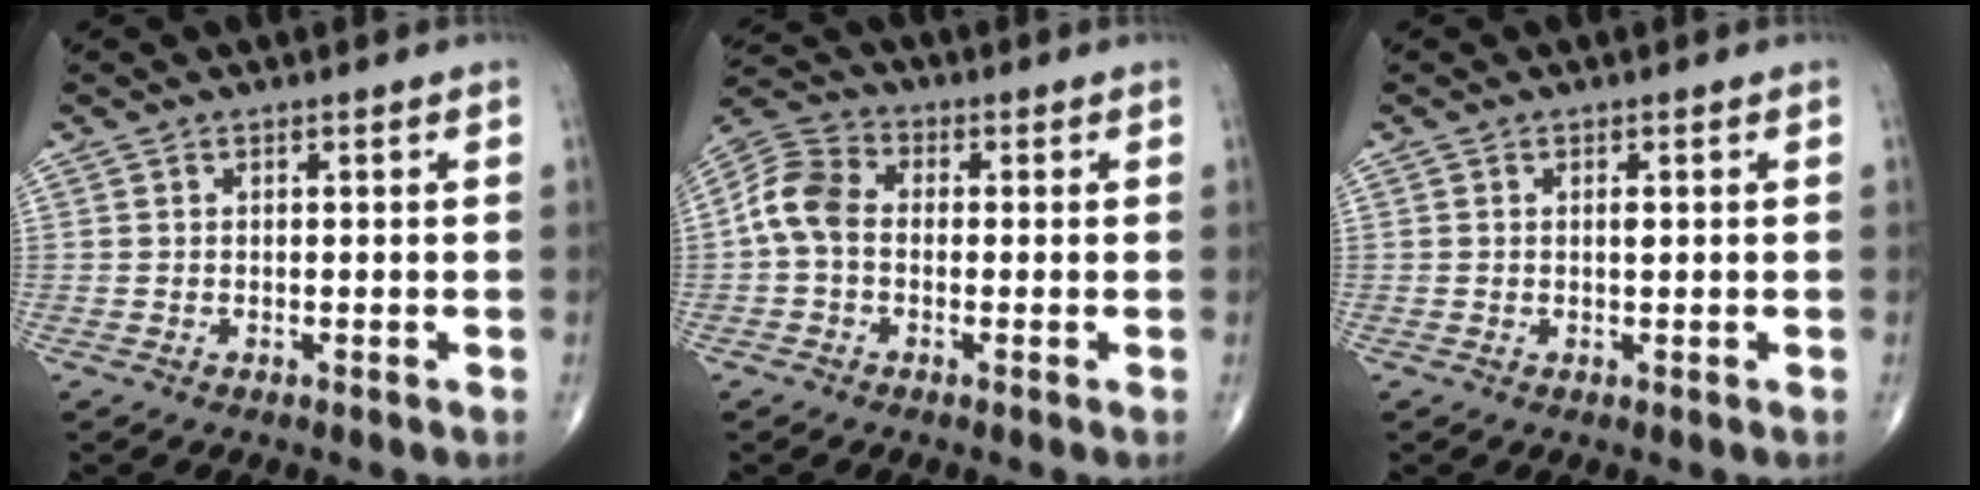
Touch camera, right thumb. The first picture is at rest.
{"total": 7.8, "force": [-0.6, 5.6, 5.4], "torque": [-0.102, 0.024, -0.026]}
{"total": 0.9, "force": [0.2, 0.3, 0.8], "torque": [-0.012, -0.001, 0.000]}